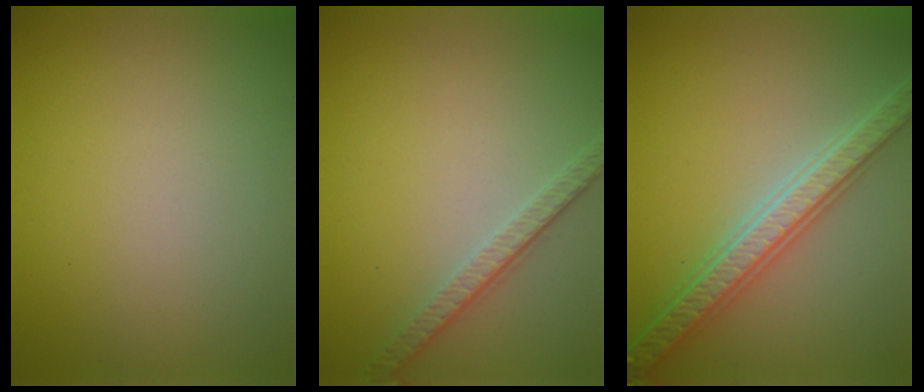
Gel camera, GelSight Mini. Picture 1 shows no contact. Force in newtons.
{"total": 3.1, "press": 2.3, "slide": 2.1}
{"total": 4.8, "press": 4.7, "slide": 1.1}